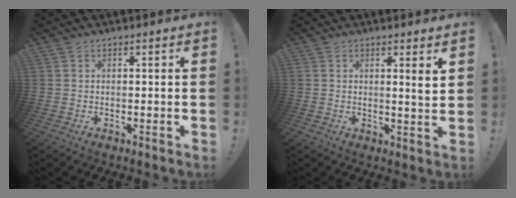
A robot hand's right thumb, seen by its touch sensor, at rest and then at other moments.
{"total": 3.5, "force": [1.7, -0.2, 3.0], "torque": [-0.028, -0.019, 0.021]}